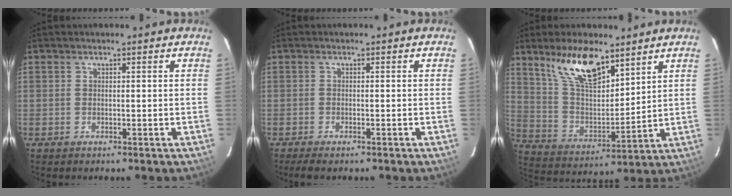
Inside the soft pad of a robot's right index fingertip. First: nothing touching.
{"total": 2.7, "force": [-2.2, 0.5, 1.5], "torque": [-0.036, -0.009, -0.038]}
{"total": 14.7, "force": [9.9, 5.4, 9.4], "torque": [-0.173, 0.007, 0.195]}